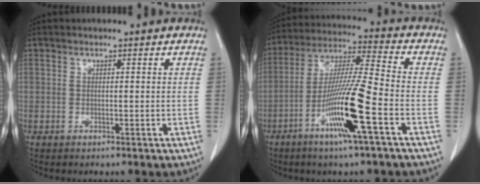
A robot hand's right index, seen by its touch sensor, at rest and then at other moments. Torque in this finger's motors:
{"motor_torque": [1.52, -0.62, 0.41, 0.21]}